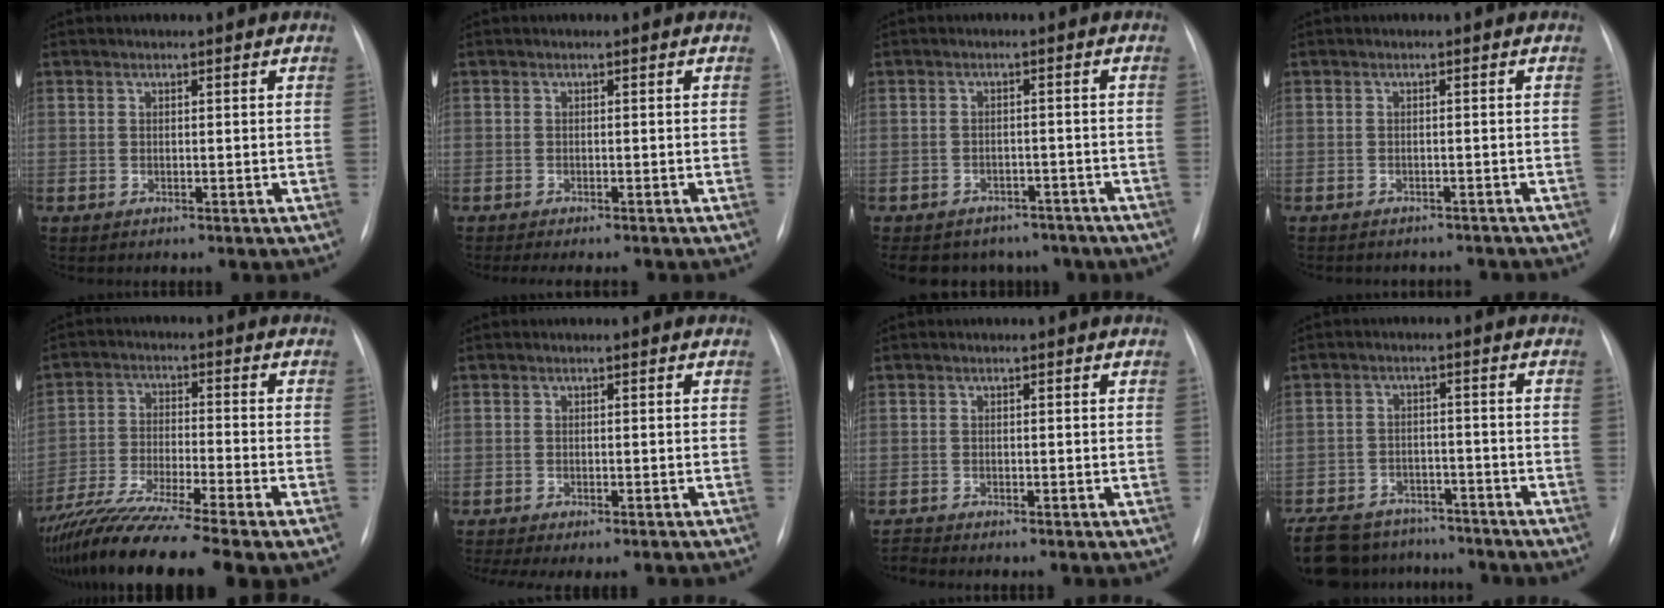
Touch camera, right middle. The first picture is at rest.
{"total": 3.9, "force": [-3.4, 0.7, 1.7], "torque": [-0.015, -0.007, -0.043]}
{"total": 11.3, "force": [-8.8, 6.5, 2.8], "torque": [-0.047, 0.008, -0.093]}
{"total": 4.6, "force": [-4.2, 1.8, 0.4], "torque": [-0.004, 0.004, -0.044]}
{"total": 15.4, "force": [-12.1, -0.2, 9.5], "torque": [-0.192, -0.046, -0.208]}
{"total": 6.5, "force": [-5.2, 1.7, 3.4], "torque": [-0.044, 0.000, -0.069]}
{"total": 0.8, "force": [-0.7, -0.3, -0.2], "torque": [0.002, -0.007, -0.014]}
{"total": 16.8, "force": [-13.9, 7.4, 5.9], "torque": [-0.150, -0.010, -0.200]}